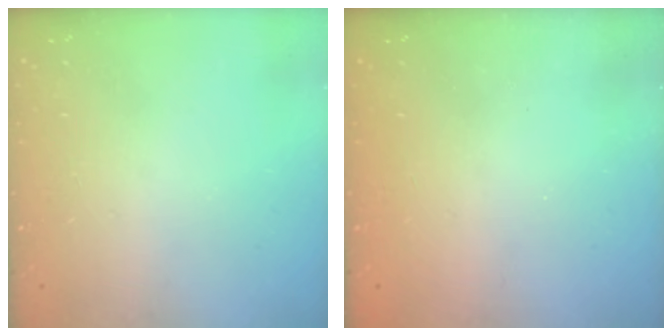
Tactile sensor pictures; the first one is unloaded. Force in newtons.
{"total": 2.4, "press": 2.3, "slide": 0.8}